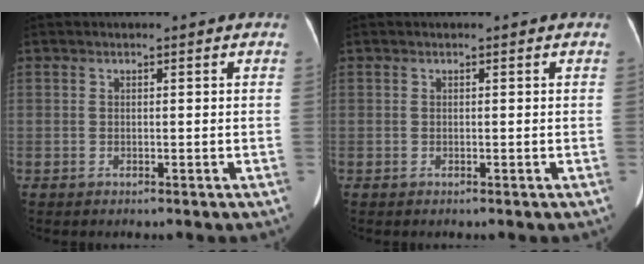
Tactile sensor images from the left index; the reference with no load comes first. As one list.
[{"total": 0.0}]